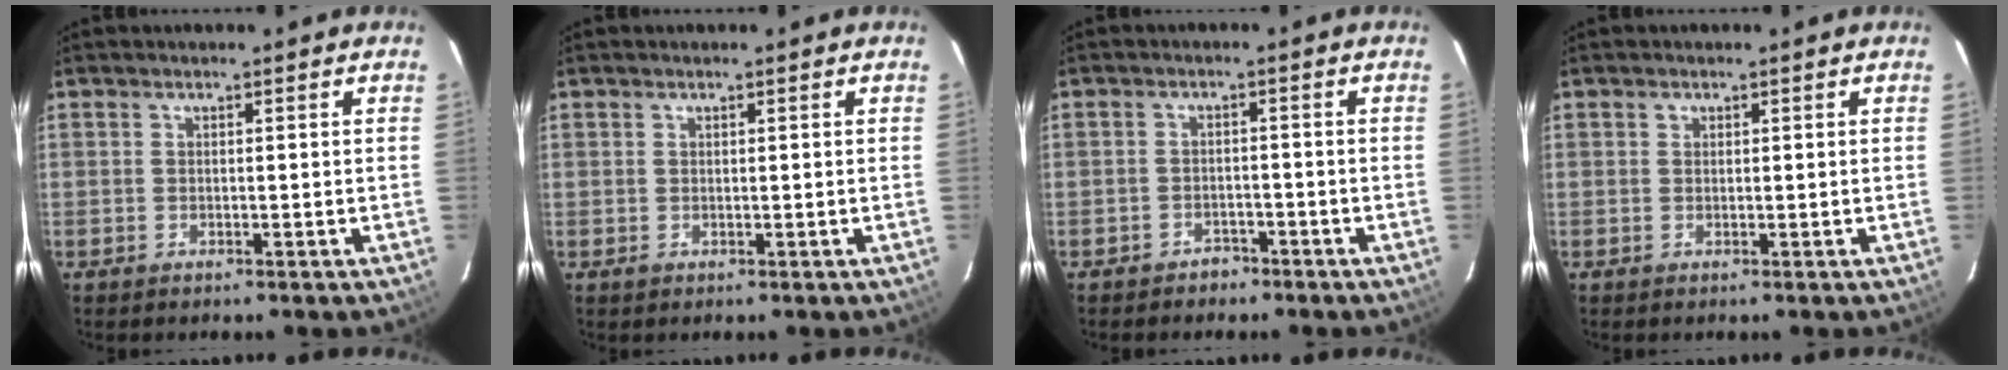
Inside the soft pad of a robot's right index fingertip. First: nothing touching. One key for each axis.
{"total": 0.8, "fx": 0.2, "fy": 0.8, "fz": 0.0, "tx": 0.004, "ty": 0.003, "tz": 0.000}
{"total": 3.2, "fx": -2.4, "fy": 2.0, "fz": 0.2, "tx": -0.010, "ty": 0.011, "tz": -0.034}
{"total": 0.6, "fx": 0.2, "fy": 0.6, "fz": 0.1, "tx": 0.002, "ty": 0.002, "tz": 0.002}